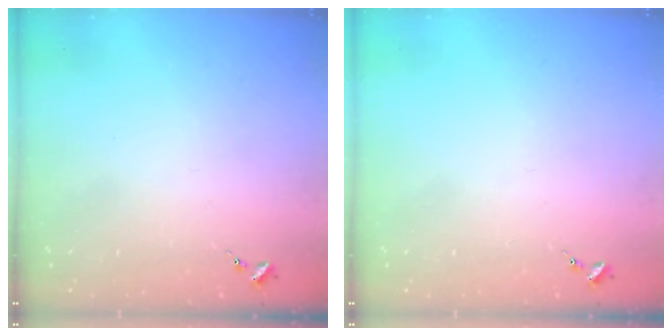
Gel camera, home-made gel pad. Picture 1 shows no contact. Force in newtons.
{"total": 0.0}